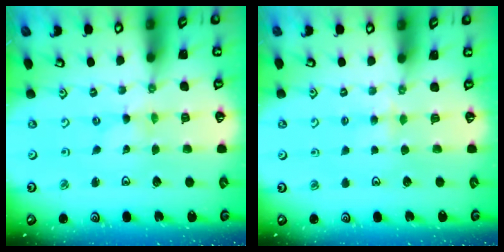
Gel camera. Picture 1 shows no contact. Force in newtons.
{"total": 4.6, "press": 4.6, "slide": 0.4}